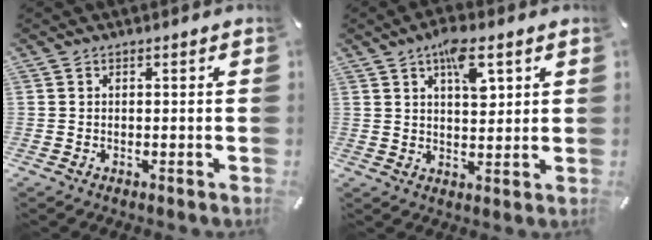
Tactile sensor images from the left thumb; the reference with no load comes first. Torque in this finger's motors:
{"motor_torque": [0.45, 0.37, 0.72, -0.38, 0.06]}